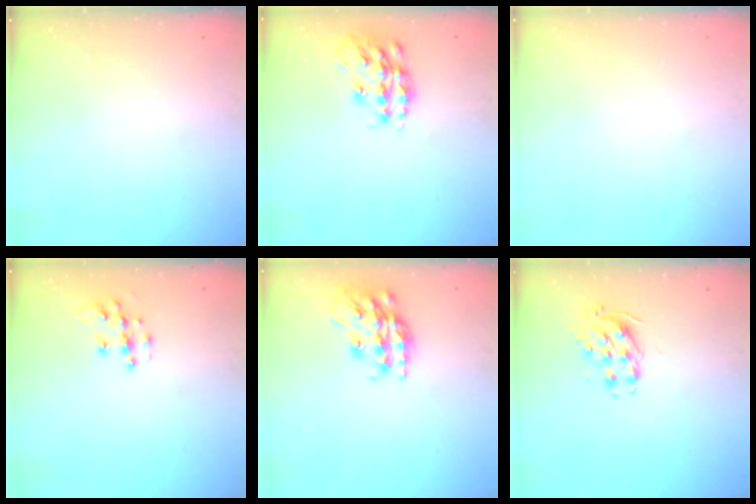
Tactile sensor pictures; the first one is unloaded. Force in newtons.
{"total": 14.7, "press": 14.7, "slide": 0.9}
{"total": 0.0}
{"total": 9.9, "press": 9.9, "slide": 0.7}
{"total": 17.3, "press": 17.3, "slide": 1.0}
{"total": 8.4, "press": 8.4, "slide": 0.5}